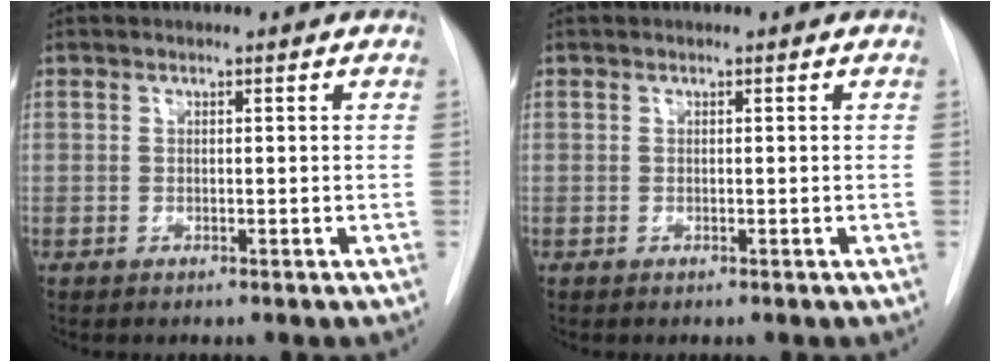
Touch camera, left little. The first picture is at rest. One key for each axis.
{"total": 0.0}